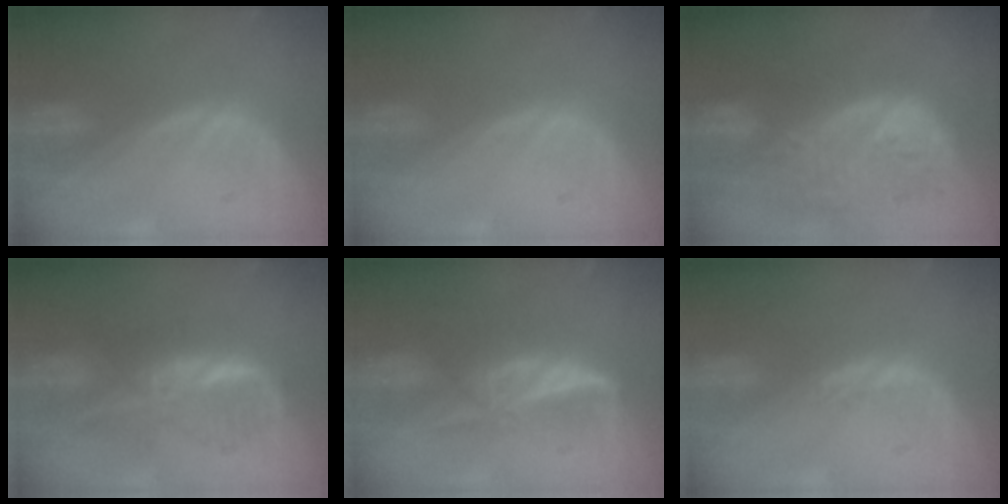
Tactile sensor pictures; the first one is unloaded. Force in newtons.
{"total": 0.0}
{"total": 11.9, "press": 10.7, "slide": 5.4}
{"total": 6.3, "press": 6.3, "slide": 0.1}
{"total": 5.9, "press": 5.4, "slide": 2.4}
{"total": 0.9, "press": 0.8, "slide": 0.4}